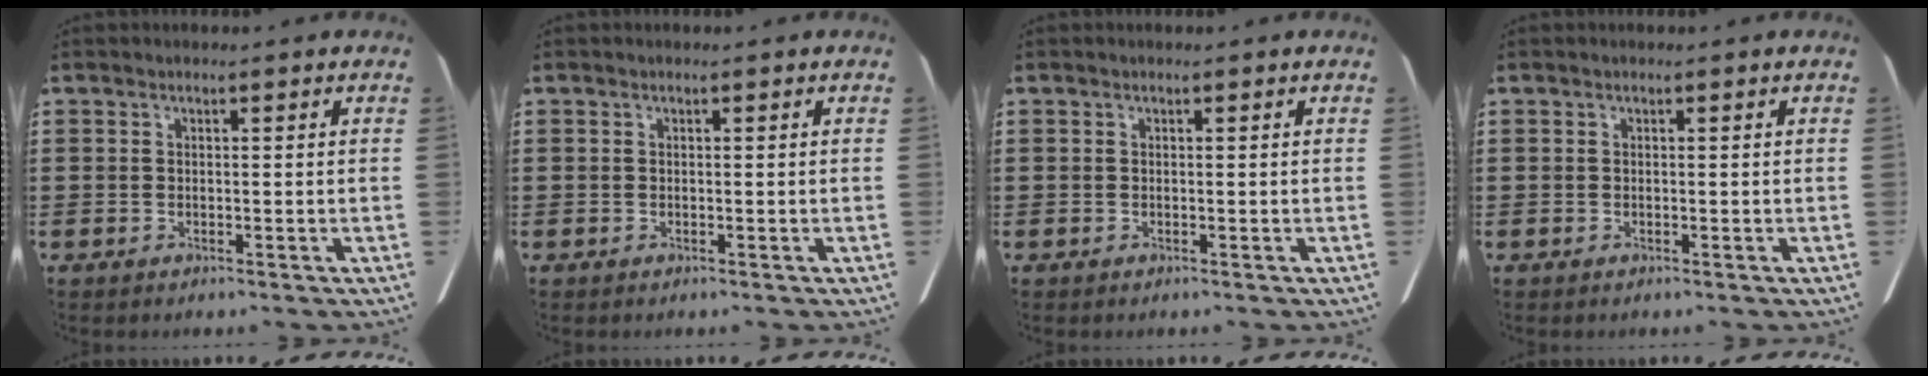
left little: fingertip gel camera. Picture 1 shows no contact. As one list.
[{"total": 0.0}, {"total": 0.0}, {"total": 0.0}]